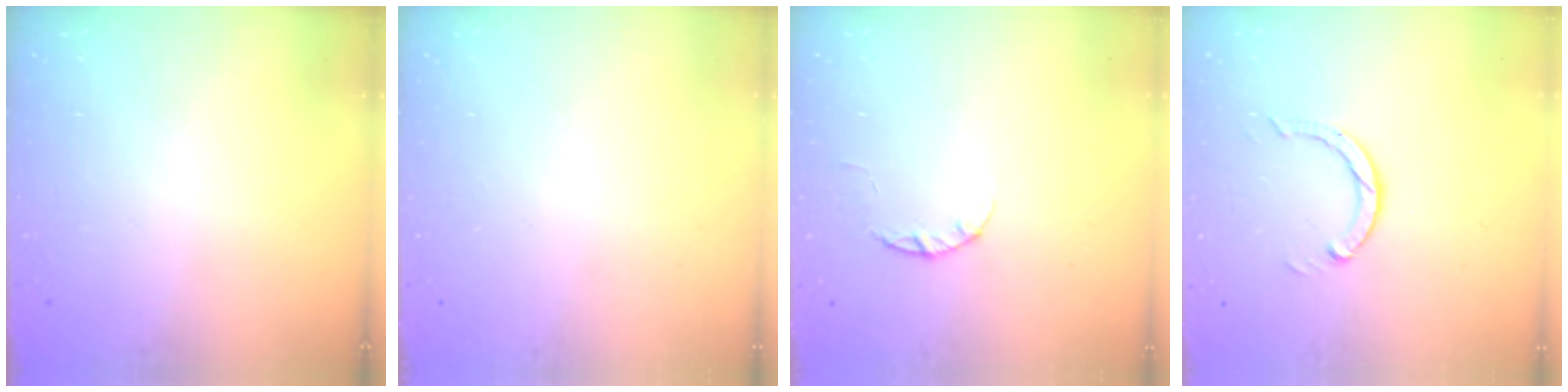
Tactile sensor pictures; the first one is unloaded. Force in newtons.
{"total": 0.0}
{"total": 2.4, "press": 2.3, "slide": 0.4}
{"total": 3.0, "press": 3.0, "slide": 0.3}